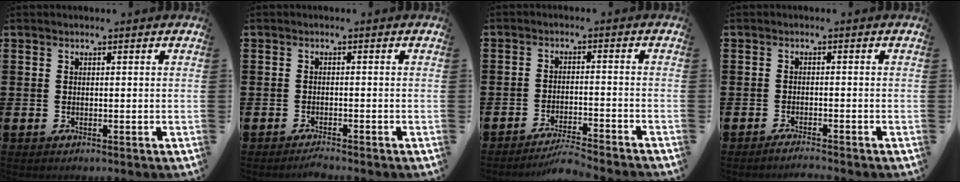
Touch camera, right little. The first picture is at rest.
{"total": 1.1, "force": [-1.0, -0.1, 0.3], "torque": [-0.007, -0.001, -0.020]}
{"total": 3.7, "force": [-3.5, -0.3, 1.2], "torque": [-0.021, -0.001, -0.069]}
{"total": 1.4, "force": [-1.3, -0.1, 0.4], "torque": [-0.007, -0.001, -0.026]}